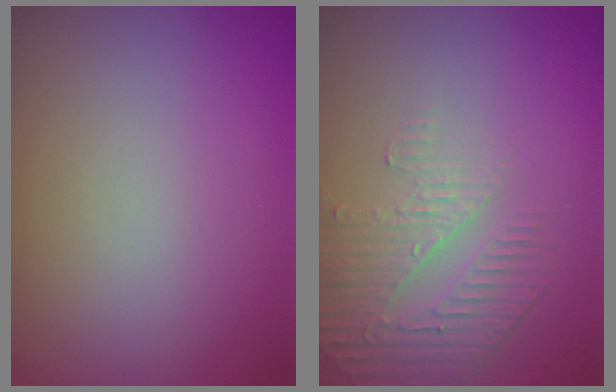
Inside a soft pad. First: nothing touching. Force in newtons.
{"total": 2.2, "press": 1.7, "slide": 1.4}